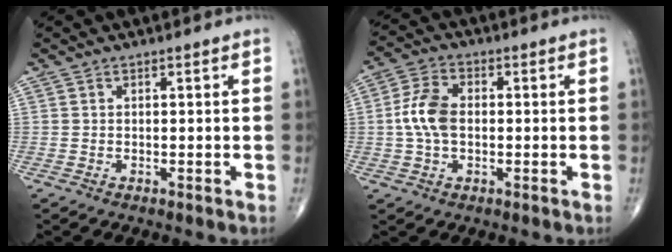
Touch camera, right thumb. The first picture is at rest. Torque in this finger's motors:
{"motor_torque": [-0.44, 0.71, 1.00, -0.39, 0.08]}